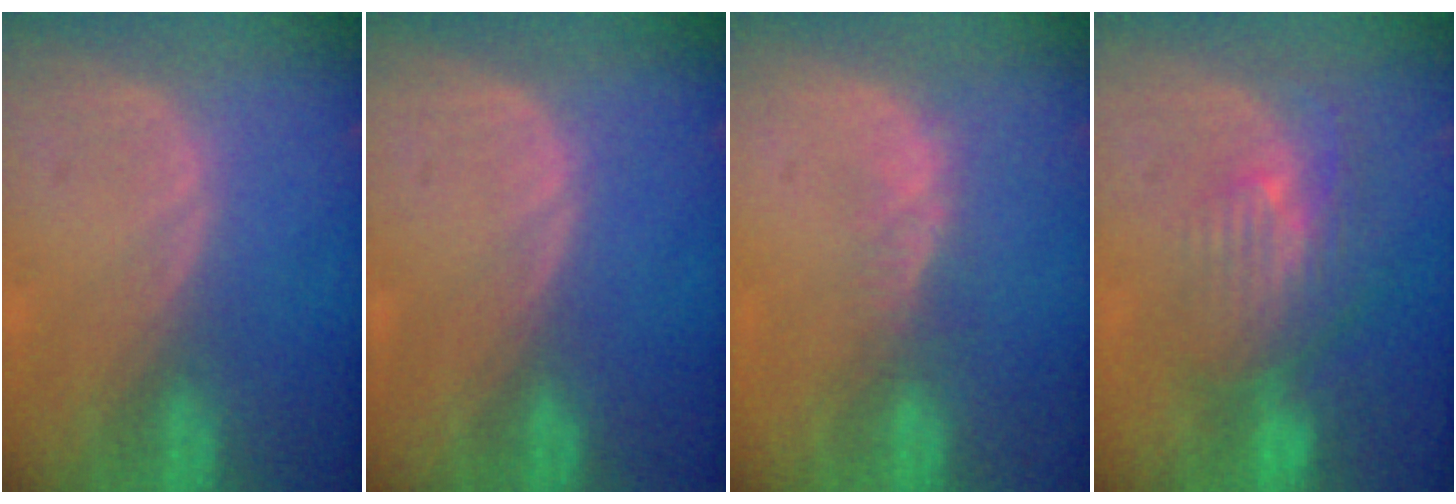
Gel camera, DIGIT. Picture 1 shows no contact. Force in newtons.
{"total": 0.0}
{"total": 2.3, "press": 1.9, "slide": 1.4}
{"total": 7.9, "press": 7.0, "slide": 3.5}